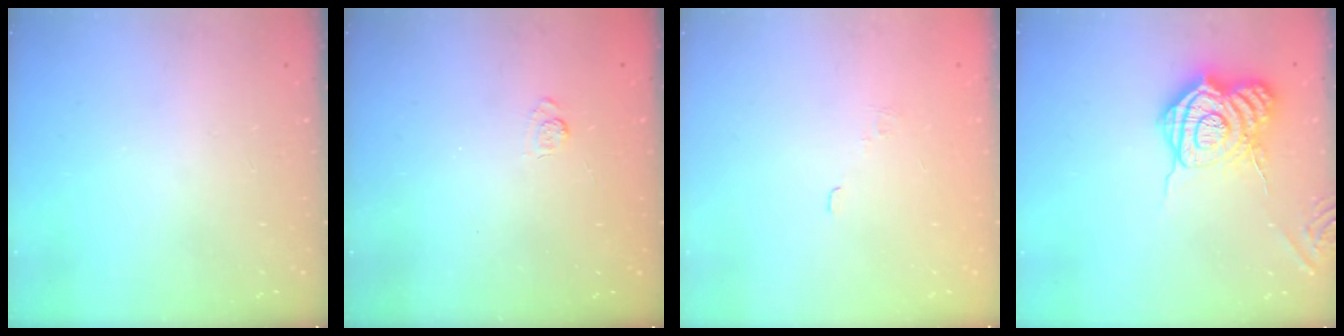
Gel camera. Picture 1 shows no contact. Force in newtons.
{"total": 2.5, "press": 2.1, "slide": 1.4}
{"total": 1.8, "press": 1.3, "slide": 1.2}
{"total": 13.7, "press": 13.7, "slide": 0.8}